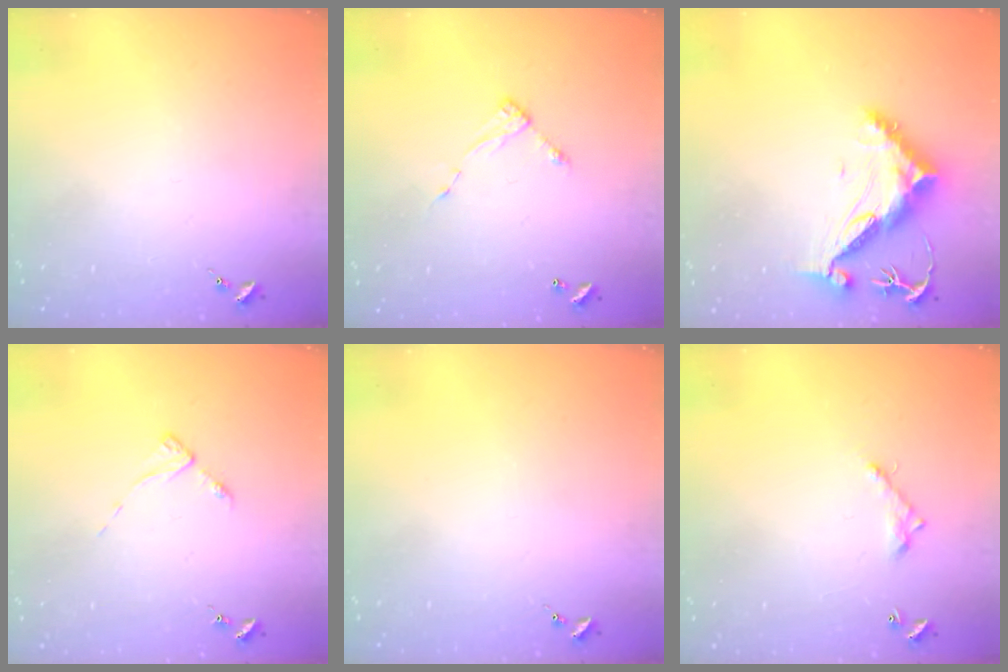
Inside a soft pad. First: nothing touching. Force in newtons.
{"total": 6.0, "press": 6.0, "slide": 0.4}
{"total": 12.9, "press": 12.8, "slide": 0.9}
{"total": 3.5, "press": 3.5, "slide": 0.6}
{"total": 0.0}
{"total": 6.2, "press": 6.2, "slide": 0.4}